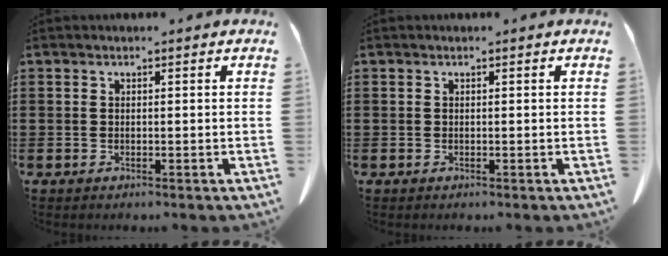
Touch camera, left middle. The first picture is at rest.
{"total": 0.0}